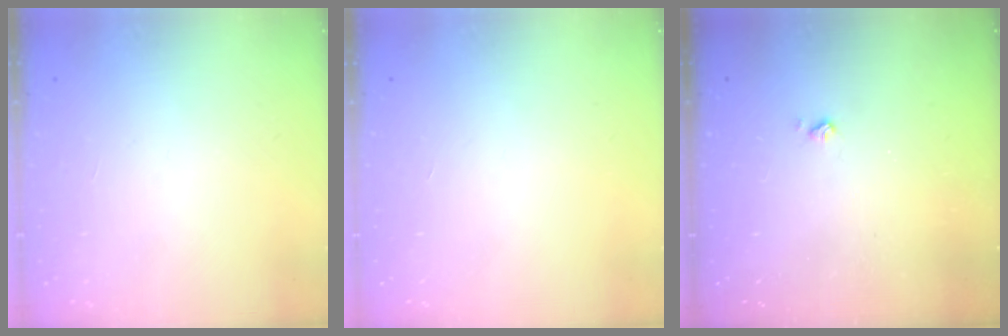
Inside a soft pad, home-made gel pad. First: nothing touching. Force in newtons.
{"total": 0.0}
{"total": 2.7, "press": 2.7, "slide": 0.4}